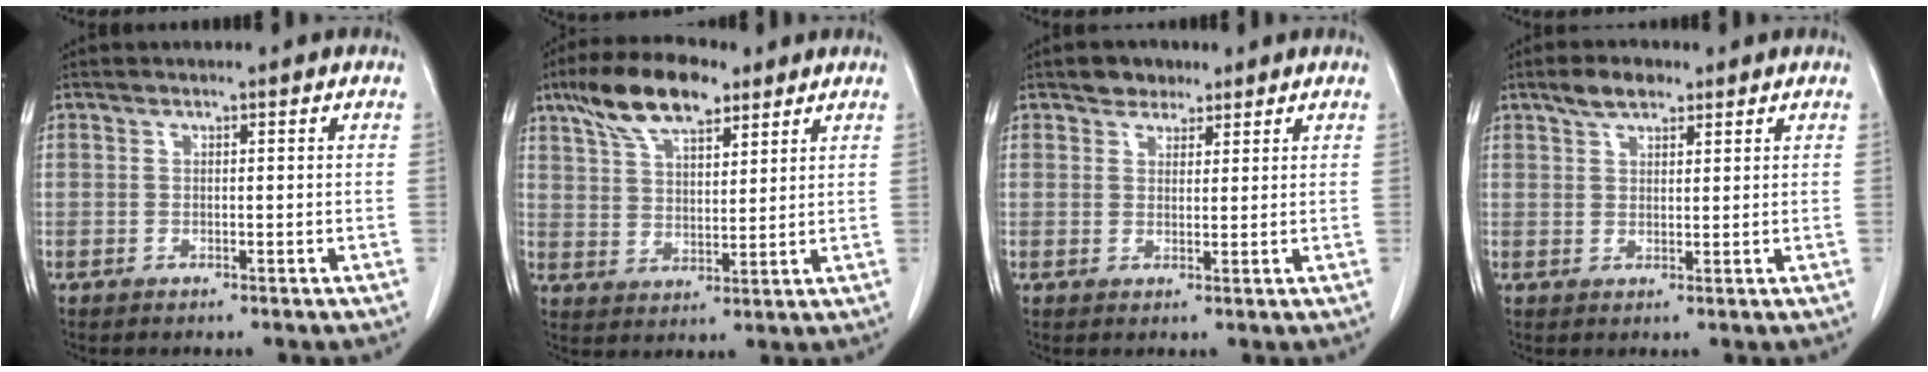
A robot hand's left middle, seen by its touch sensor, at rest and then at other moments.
{"total": 11.0, "force": [7.4, 4.0, 7.1], "torque": [-0.136, 0.020, 0.137]}
{"total": 3.0, "force": [2.2, 1.9, 0.7], "torque": [-0.011, 0.005, 0.034]}
{"total": 3.9, "force": [2.8, 1.7, 2.1], "torque": [-0.044, 0.008, 0.051]}